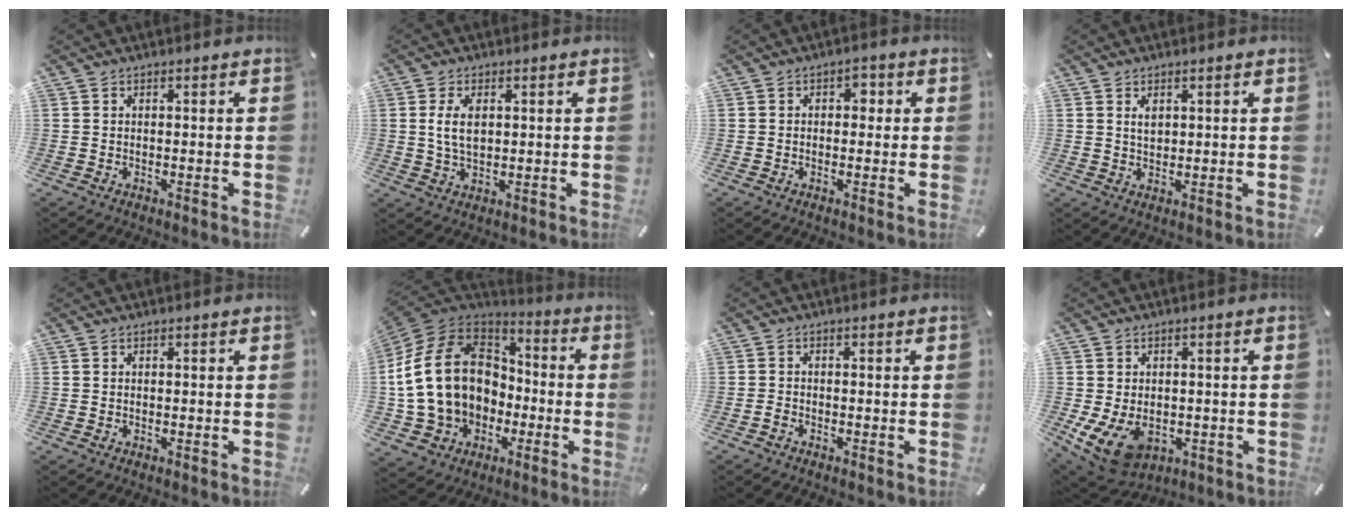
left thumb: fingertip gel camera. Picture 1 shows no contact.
{"total": 5.6, "force": [1.2, 3.1, 4.6], "torque": [-0.102, -0.001, 0.013]}
{"total": 2.5, "force": [-0.2, 1.9, 1.6], "torque": [-0.018, 0.006, -0.012]}
{"total": 2.5, "force": [1.0, 1.6, 1.7], "torque": [-0.029, -0.001, 0.016]}
{"total": 0.0}
{"total": 21.3, "force": [0.0, 17.1, 12.6], "torque": [-0.267, 0.019, 0.007]}
{"total": 1.5, "force": [-1.0, 0.8, 0.8], "torque": [-0.014, 0.003, -0.019]}
{"total": 9.7, "force": [-3.0, 7.0, 6.1], "torque": [-0.125, 0.004, -0.051]}